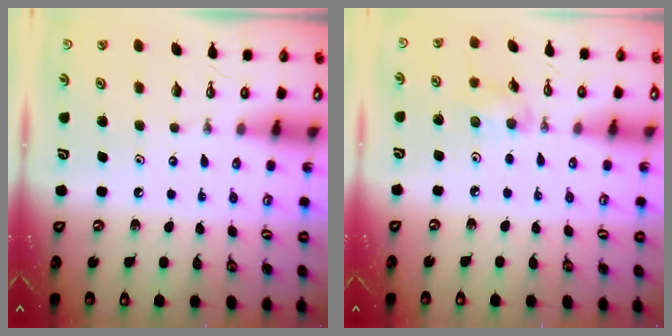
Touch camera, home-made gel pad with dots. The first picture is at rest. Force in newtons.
{"total": 5.3, "press": 5.1, "slide": 1.5}